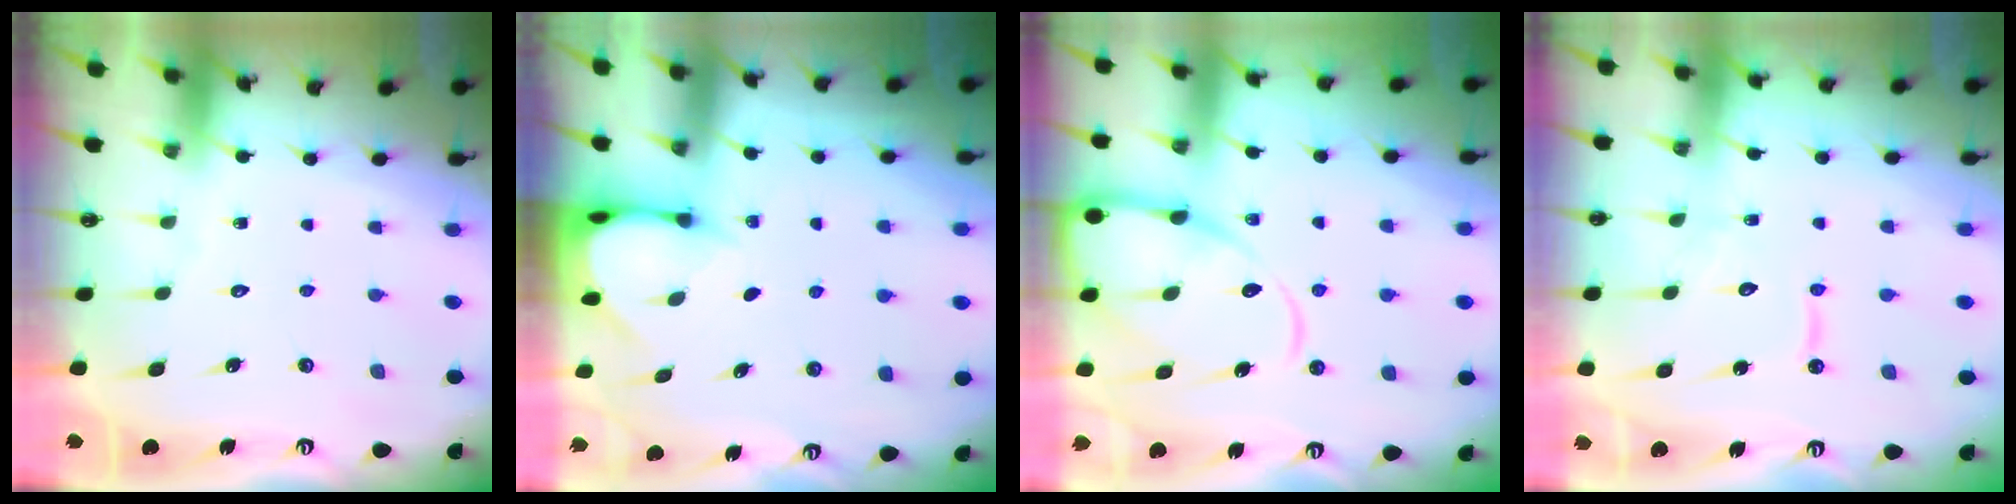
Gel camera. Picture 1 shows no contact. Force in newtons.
{"total": 3.2, "press": 3.2, "slide": 0.2}
{"total": 13.2, "press": 13.2, "slide": 1.4}
{"total": 8.9, "press": 8.9, "slide": 0.6}